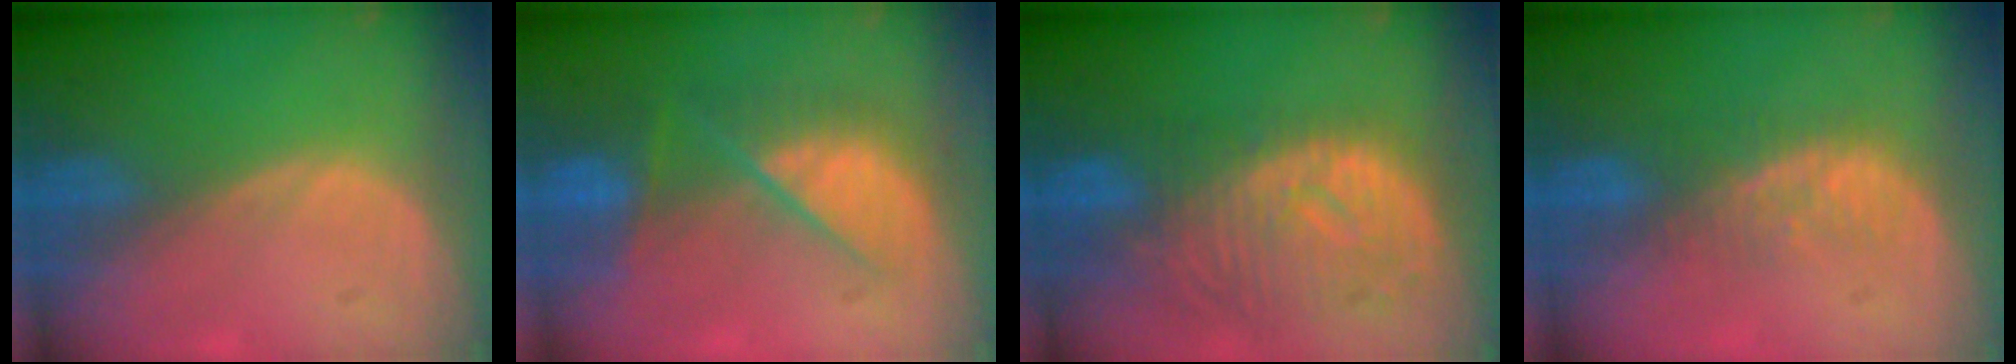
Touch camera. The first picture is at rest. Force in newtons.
{"total": 8.0, "press": 7.6, "slide": 2.4}
{"total": 11.3, "press": 9.9, "slide": 5.6}
{"total": 4.5, "press": 4.2, "slide": 1.7}